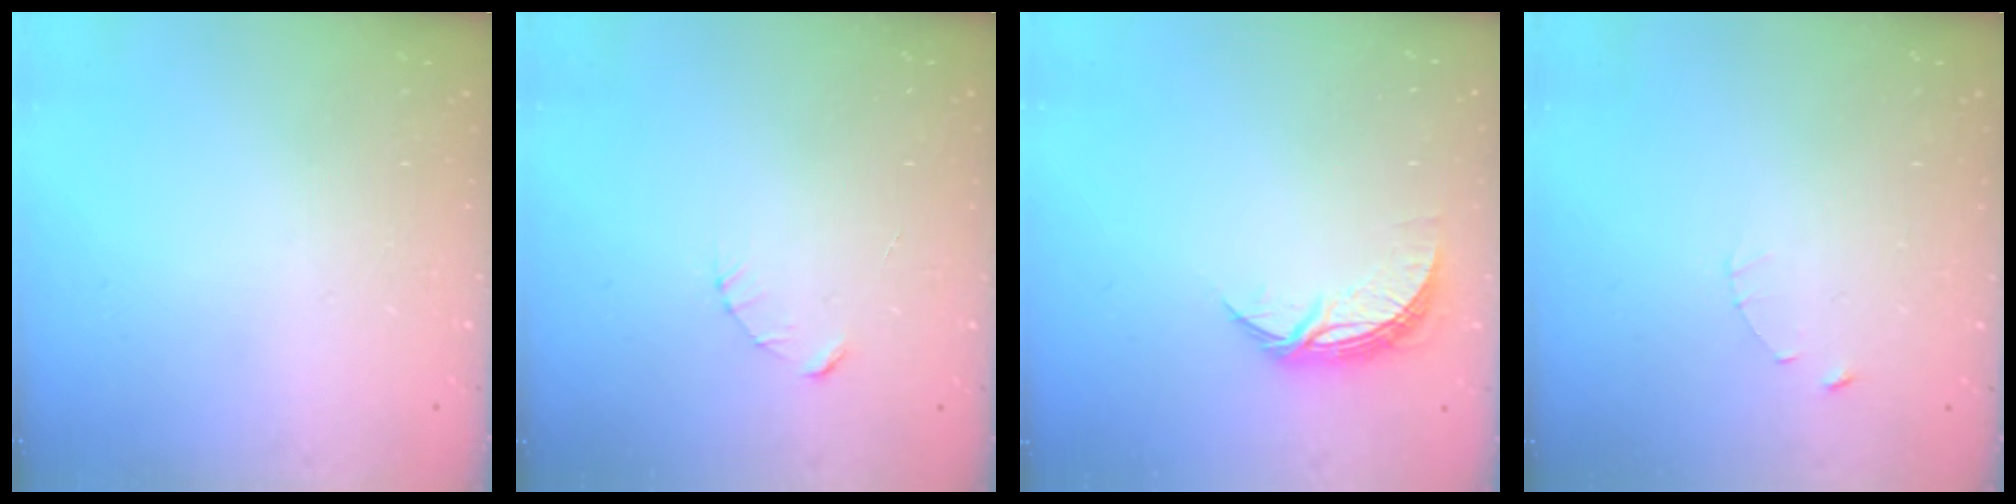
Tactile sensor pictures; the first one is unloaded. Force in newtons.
{"total": 2.3, "press": 2.3, "slide": 0.3}
{"total": 7.1, "press": 7.1, "slide": 0.3}
{"total": 1.0, "press": 1.0, "slide": 0.2}